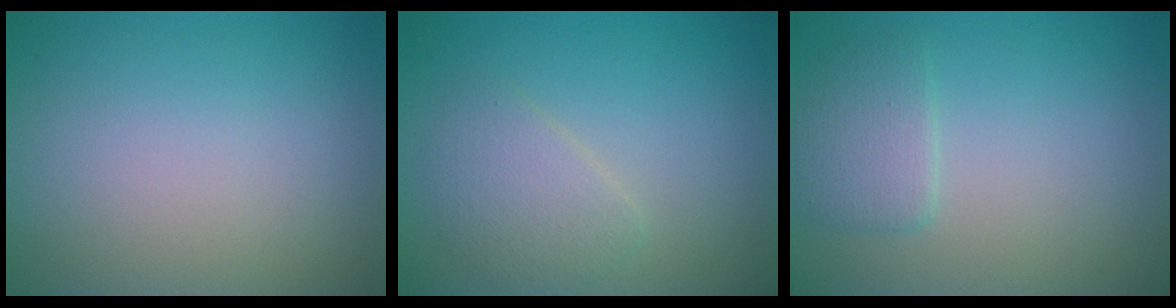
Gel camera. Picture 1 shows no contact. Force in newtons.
{"total": 2.5, "press": 2.5, "slide": 0.1}
{"total": 2.3, "press": 2.2, "slide": 0.3}